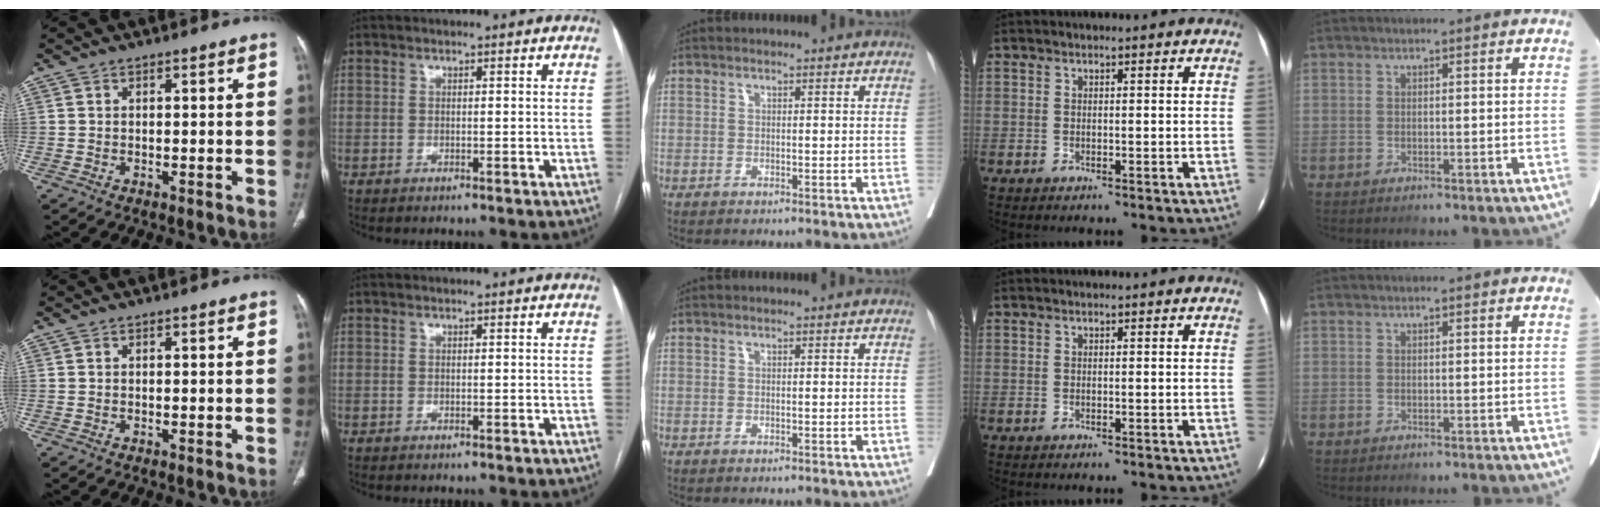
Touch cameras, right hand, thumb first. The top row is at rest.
{}